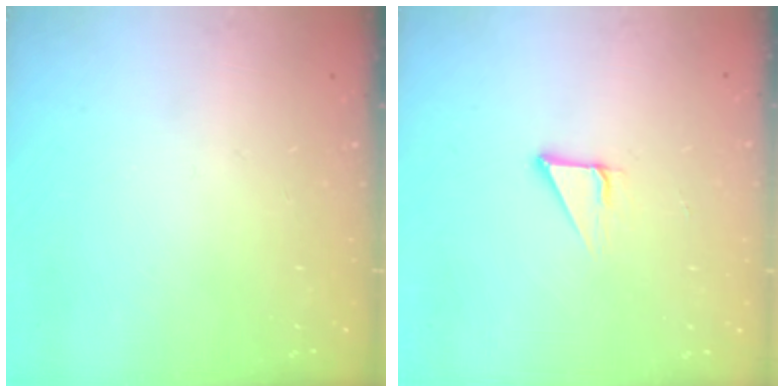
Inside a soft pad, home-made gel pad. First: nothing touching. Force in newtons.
{"total": 2.8, "press": 2.8, "slide": 0.2}